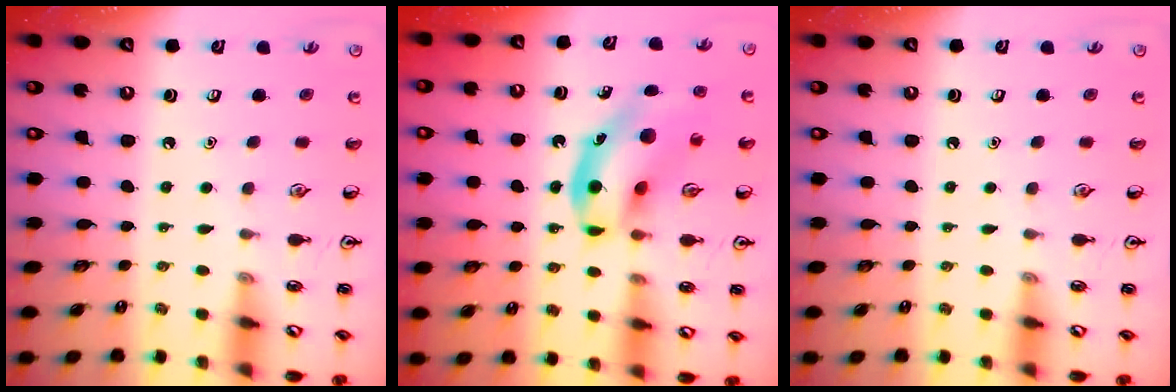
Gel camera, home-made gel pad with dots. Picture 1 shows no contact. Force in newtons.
{"total": 13.2, "press": 12.7, "slide": 3.7}
{"total": 0.0}